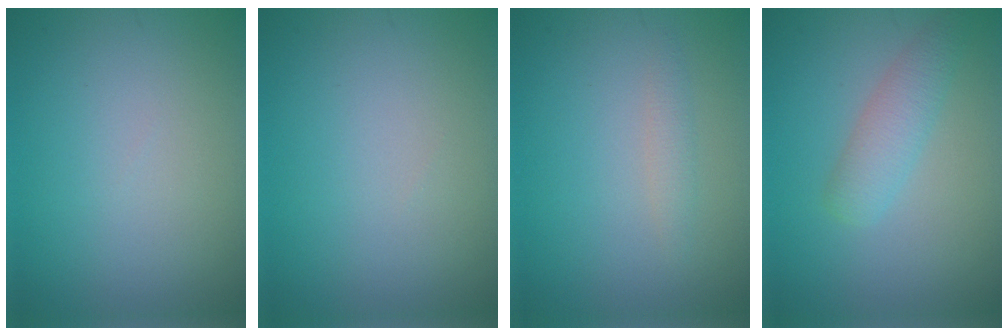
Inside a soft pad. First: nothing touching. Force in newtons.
{"total": 0.0}
{"total": 1.1, "press": 1.1, "slide": 0.1}
{"total": 2.6, "press": 2.6, "slide": 0.1}